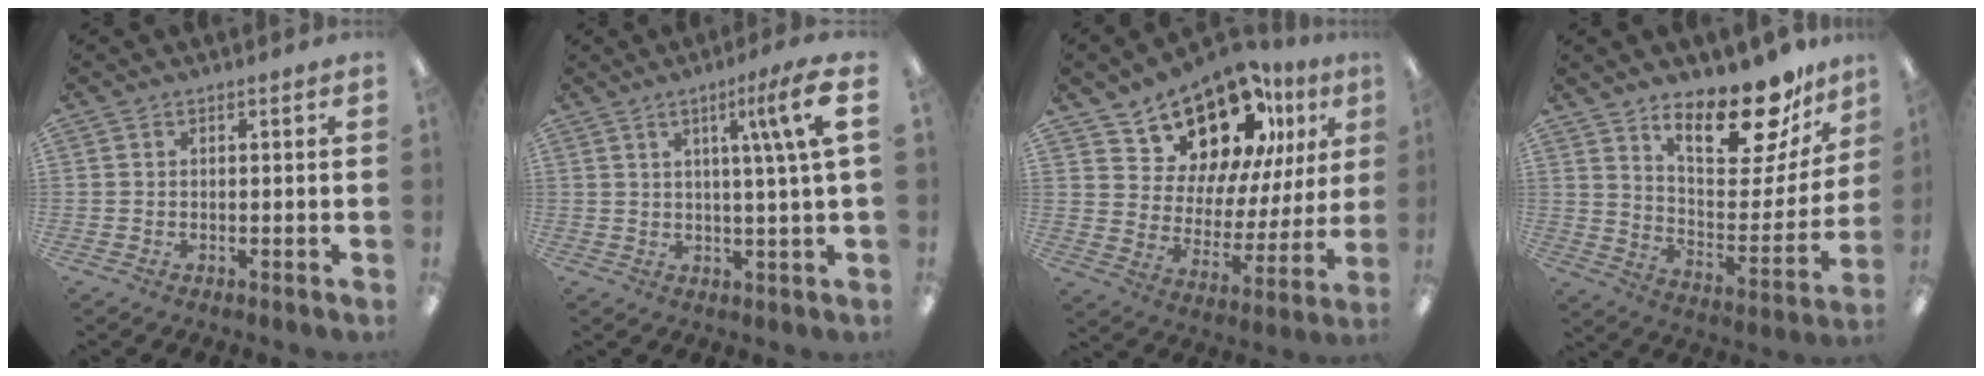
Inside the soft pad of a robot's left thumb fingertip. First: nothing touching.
{"total": 10.0, "force": [3.8, 0.4, 9.2], "torque": [-0.141, -0.008, 0.050]}
{"total": 18.5, "force": [14.7, 8.9, 6.8], "torque": [-0.127, -0.099, 0.264]}
{"total": 20.6, "force": [16.0, 6.4, 11.2], "torque": [-0.165, -0.115, 0.265]}